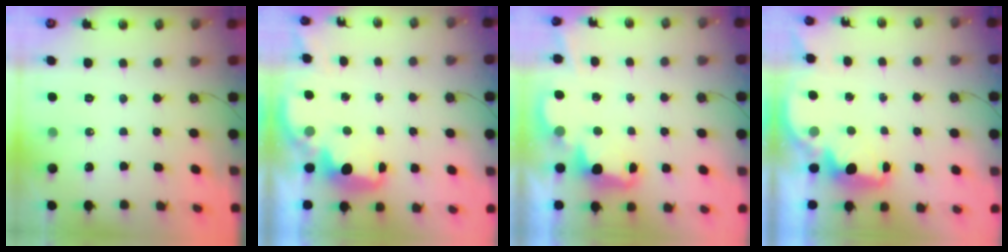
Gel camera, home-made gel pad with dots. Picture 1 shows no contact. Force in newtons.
{"total": 3.0, "press": 3.0, "slide": 0.7}
{"total": 2.5, "press": 2.5, "slide": 0.6}
{"total": 2.4, "press": 2.3, "slide": 0.8}